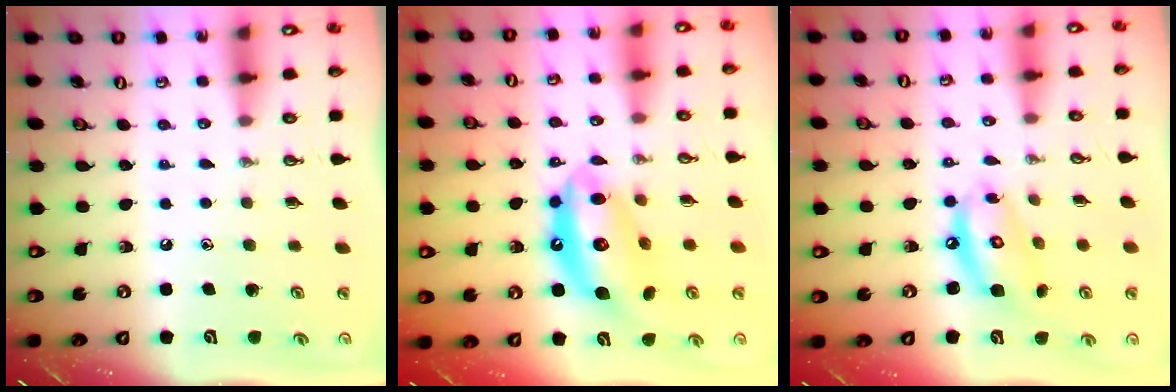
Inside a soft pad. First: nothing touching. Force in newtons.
{"total": 14.6, "press": 14.6, "slide": 1.2}
{"total": 10.7, "press": 10.6, "slide": 1.1}